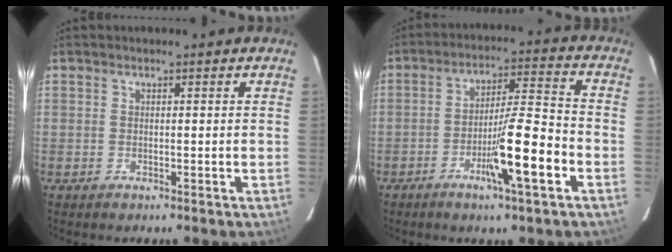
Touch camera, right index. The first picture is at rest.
{"total": 10.9, "force": [-4.5, 0.3, 9.9], "torque": [-0.164, 0.000, -0.073]}